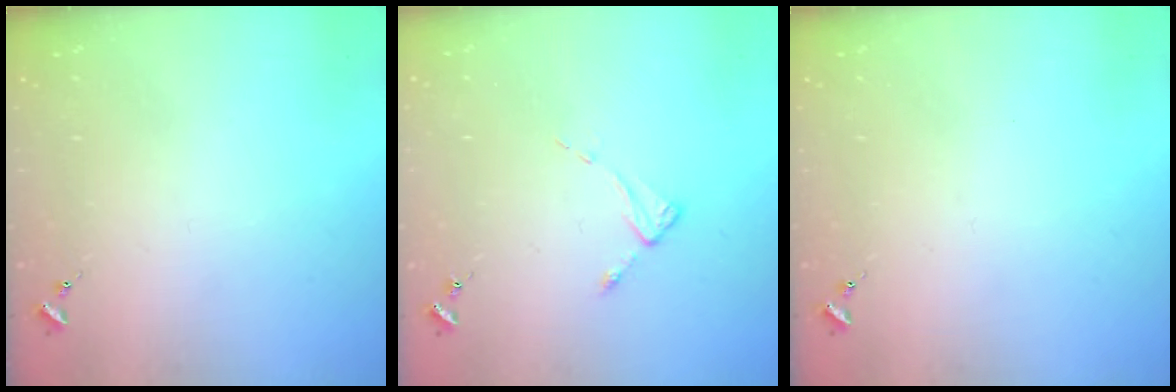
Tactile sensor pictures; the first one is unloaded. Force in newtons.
{"total": 2.6, "press": 2.6, "slide": 0.4}
{"total": 0.0}